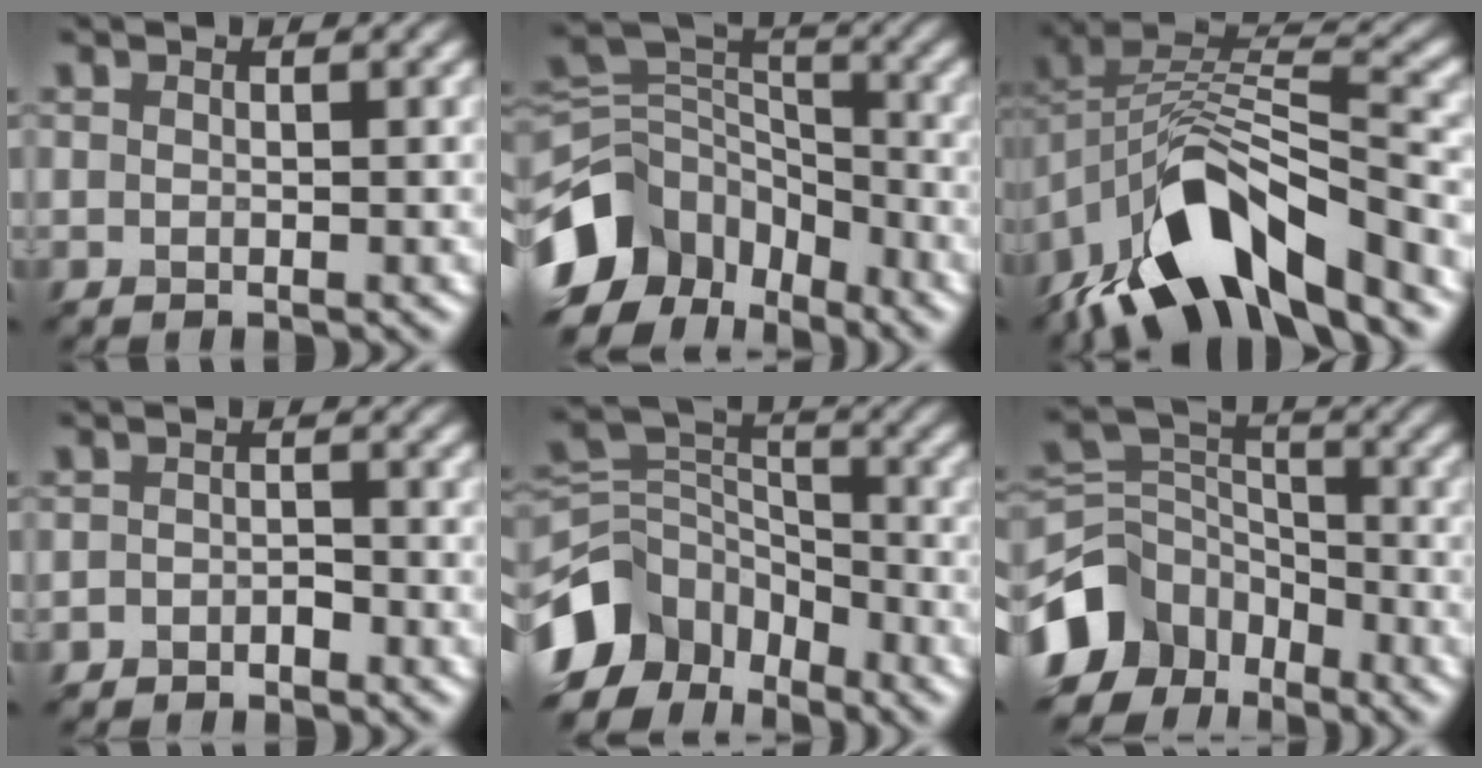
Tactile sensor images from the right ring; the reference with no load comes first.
{"total": 10.7, "force": [-5.6, 7.6, 5.2], "torque": [-0.113, 0.007, -0.111]}
{"total": 11.5, "force": [-7.0, 4.5, 7.9], "torque": [-0.143, 0.007, -0.137]}
{"total": 1.3, "force": [-1.0, 0.7, 0.3], "torque": [-0.006, 0.006, -0.021]}
{"total": 9.4, "force": [-5.4, 6.4, 4.3], "torque": [-0.082, 0.007, -0.116]}
{"total": 8.7, "force": [-5.2, 6.0, 3.5], "torque": [-0.065, 0.003, -0.112]}